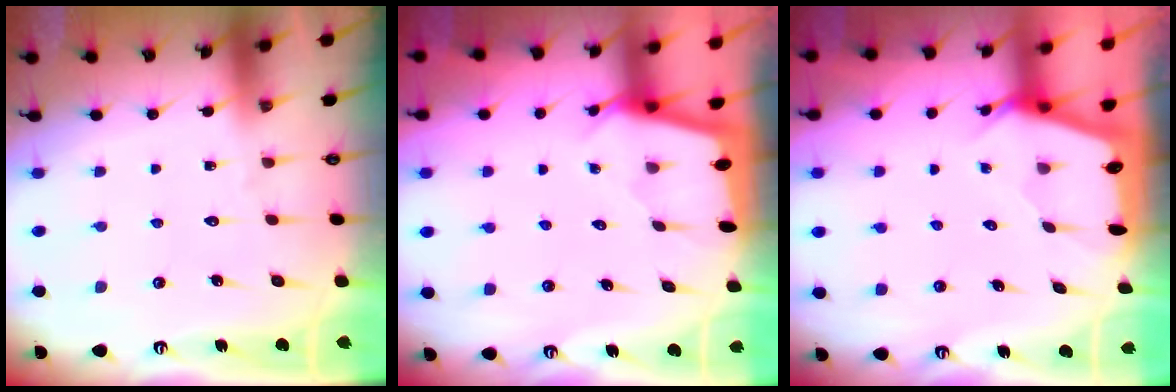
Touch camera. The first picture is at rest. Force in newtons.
{"total": 2.2, "press": 2.2, "slide": 0.3}
{"total": 2.2, "press": 2.2, "slide": 0.3}